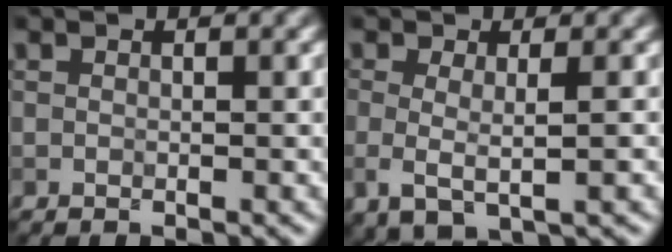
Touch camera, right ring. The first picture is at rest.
{"total": 2.8, "force": [0.0, 1.3, 2.5], "torque": [-0.054, -0.009, -0.001]}